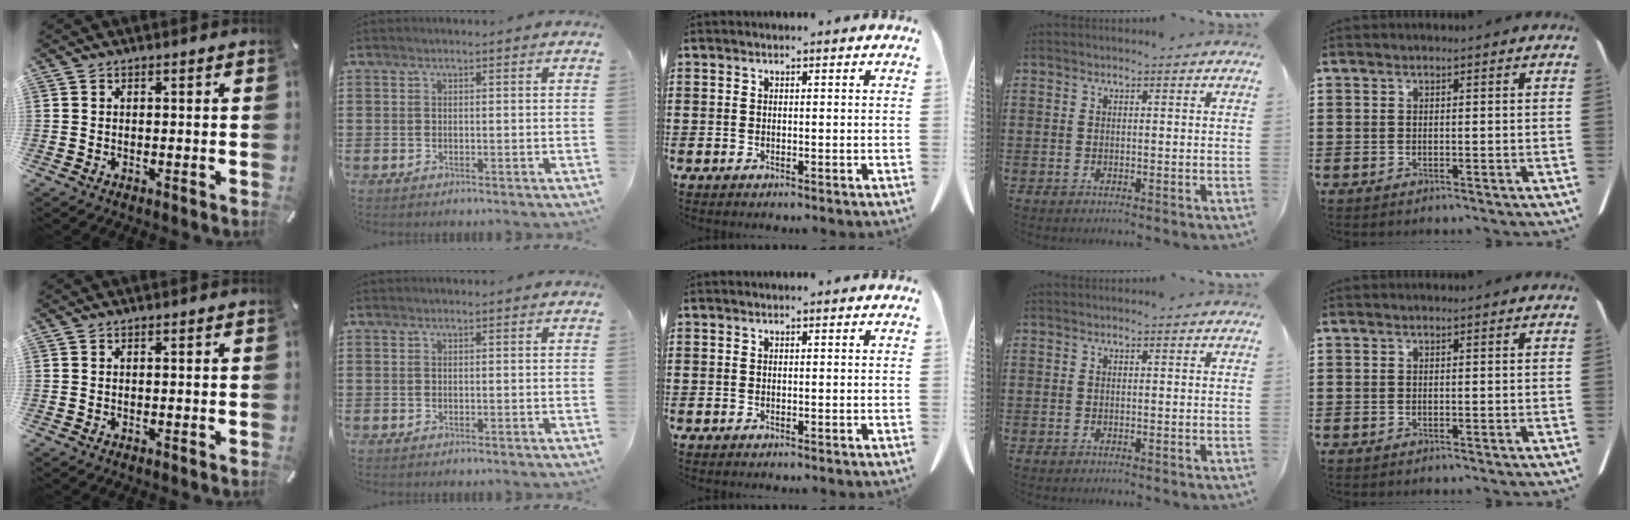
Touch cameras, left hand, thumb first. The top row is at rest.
{}